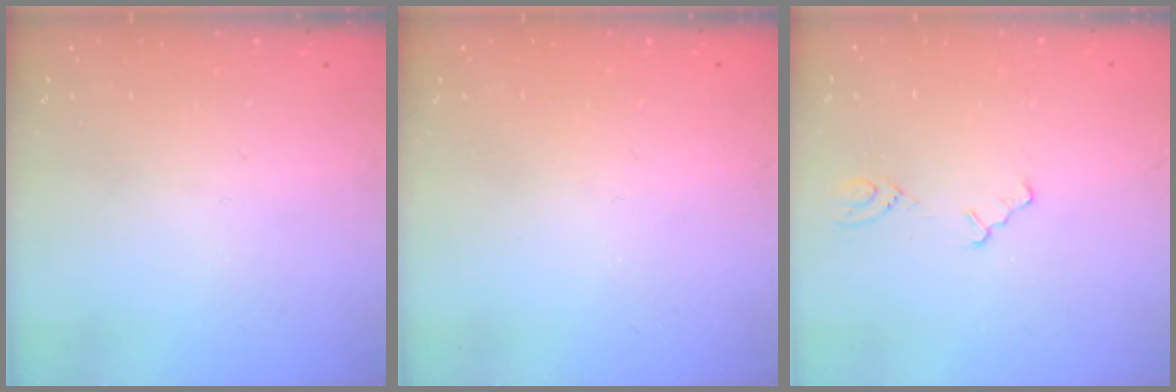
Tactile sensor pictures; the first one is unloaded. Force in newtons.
{"total": 0.0}
{"total": 1.5, "press": 1.5, "slide": 0.3}